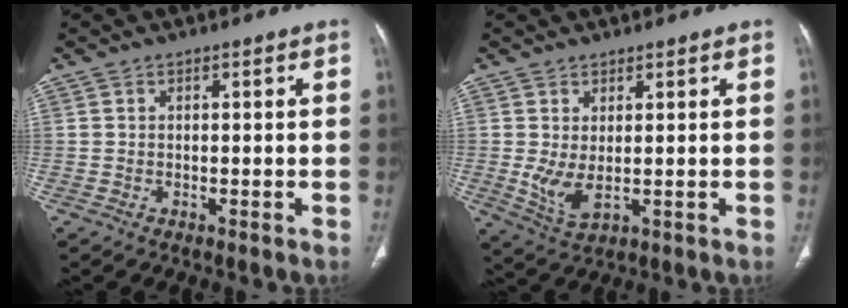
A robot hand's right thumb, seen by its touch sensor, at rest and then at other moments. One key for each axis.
{"total": 5.0, "fx": 0.3, "fy": 2.1, "fz": 4.5, "tx": -0.094, "ty": -0.013, "tz": 0.017}